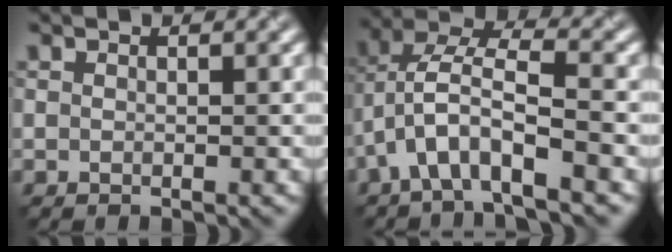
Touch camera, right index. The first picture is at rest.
{"total": 6.0, "force": [-2.3, 1.8, 5.2], "torque": [-0.104, 0.024, -0.051]}